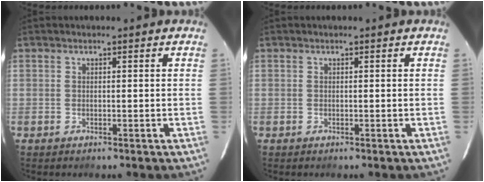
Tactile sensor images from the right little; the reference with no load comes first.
{"total": 0.0}